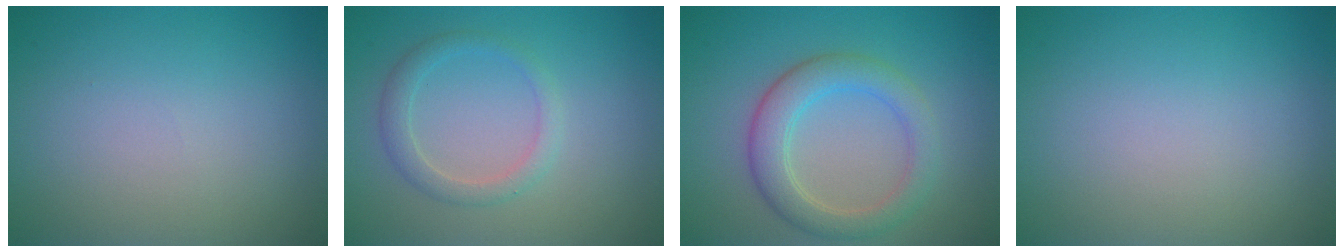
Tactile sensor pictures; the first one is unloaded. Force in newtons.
{"total": 2.1, "press": 2.1, "slide": 0.2}
{"total": 4.2, "press": 4.2, "slide": 0.2}
{"total": 0.0}